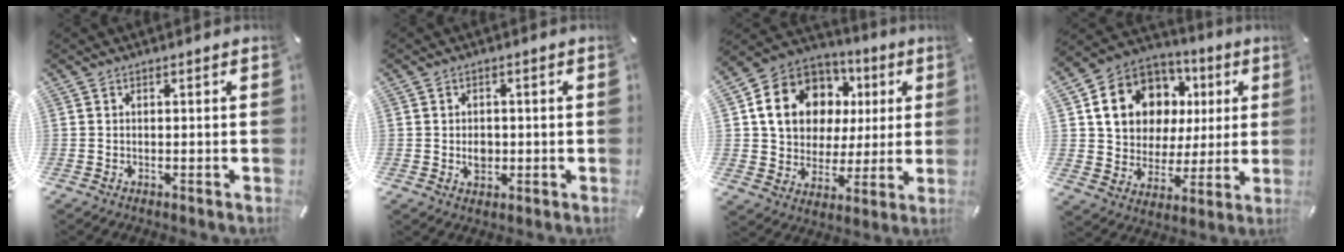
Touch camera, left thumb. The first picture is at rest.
{"total": 3.3, "force": [-0.4, 2.6, 1.9], "torque": [-0.028, 0.000, -0.008]}
{"total": 15.3, "force": [4.2, 12.9, 7.1], "torque": [-0.122, -0.015, 0.086]}
{"total": 14.5, "force": [4.9, 12.1, 6.3], "torque": [-0.107, -0.017, 0.101]}